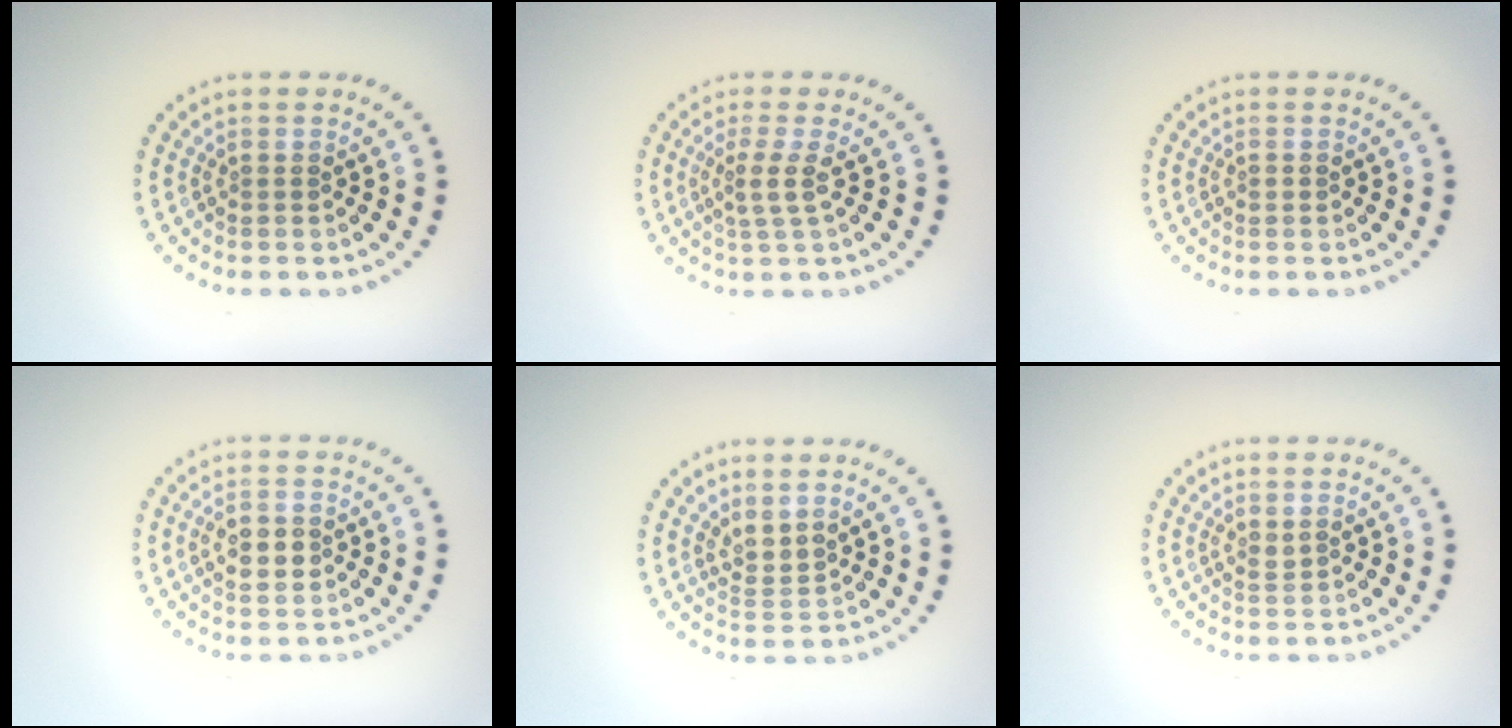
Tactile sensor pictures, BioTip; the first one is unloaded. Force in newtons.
{"total": 2.1, "press": 1.6, "slide": 1.4}
{"total": 0.6, "press": 0.6, "slide": 0.1}
{"total": 2.7, "press": 2.7, "slide": 0.1}
{"total": 2.1, "press": 1.3, "slide": 1.6}
{"total": 0.6, "press": 0.5, "slide": 0.2}